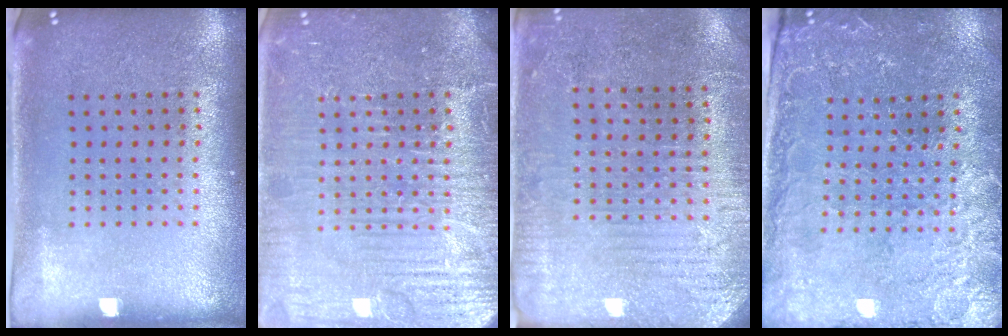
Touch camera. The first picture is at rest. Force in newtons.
{"total": 7.0, "press": 6.9, "slide": 0.9}
{"total": 2.9, "press": 2.8, "slide": 0.6}
{"total": 1.0, "press": 0.9, "slide": 0.3}